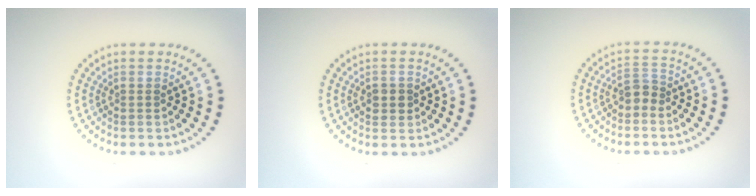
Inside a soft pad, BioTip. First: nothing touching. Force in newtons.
{"total": 1.5, "press": 1.4, "slide": 0.4}
{"total": 1.8, "press": 1.5, "slide": 0.9}